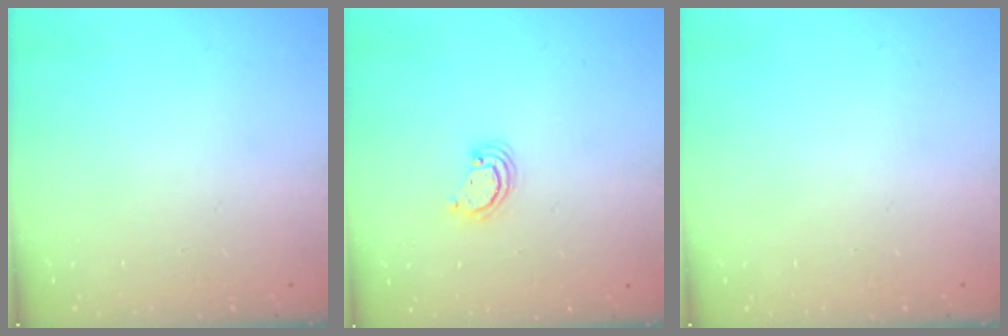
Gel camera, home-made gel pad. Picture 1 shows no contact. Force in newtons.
{"total": 2.3, "press": 2.3, "slide": 0.3}
{"total": 0.0}